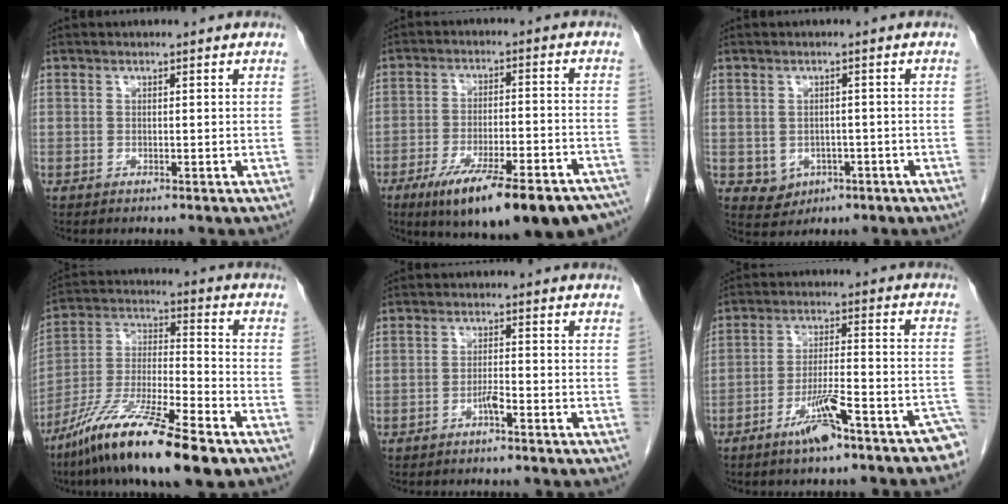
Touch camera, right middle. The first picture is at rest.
{"total": 22.8, "force": [-17.1, 4.5, 14.4], "torque": [-0.156, -0.007, -0.239]}
{"total": 4.1, "force": [-1.3, 3.5, 1.6], "torque": [-0.023, 0.000, -0.005]}
{"total": 18.3, "force": [-12.1, 1.8, 13.7], "torque": [-0.268, -0.039, -0.219]}
{"total": 1.9, "force": [-1.4, 0.0, 1.4], "torque": [-0.024, 0.002, -0.025]}
{"total": 9.9, "force": [-7.3, 1.4, 6.5], "torque": [-0.100, 0.029, -0.115]}